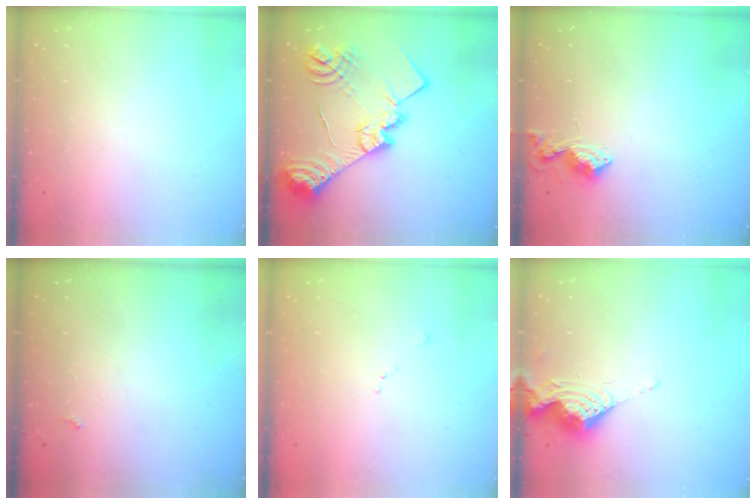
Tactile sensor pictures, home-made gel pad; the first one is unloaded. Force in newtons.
{"total": 22.4, "press": 22.3, "slide": 1.3}
{"total": 9.1, "press": 9.1, "slide": 0.4}
{"total": 2.2, "press": 2.1, "slide": 0.4}
{"total": 7.7, "press": 7.6, "slide": 0.7}
{"total": 9.4, "press": 9.4, "slide": 0.4}